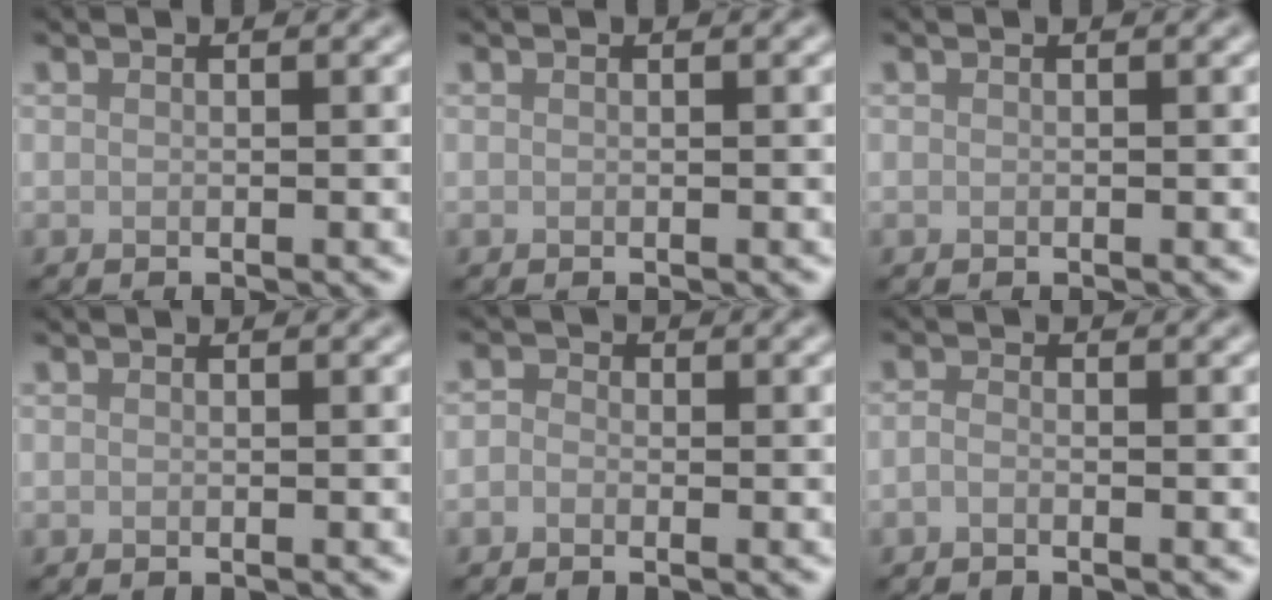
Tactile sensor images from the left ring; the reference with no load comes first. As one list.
[{"total": 0.0}, {"total": 0.0}, {"total": 0.0}, {"total": 1.2, "force": [-0.5, 1.0, 0.4], "torque": [-0.003, -0.002, -0.018]}, {"total": 0.9, "force": [-0.6, 0.4, 0.6], "torque": [-0.012, -0.001, -0.015]}]